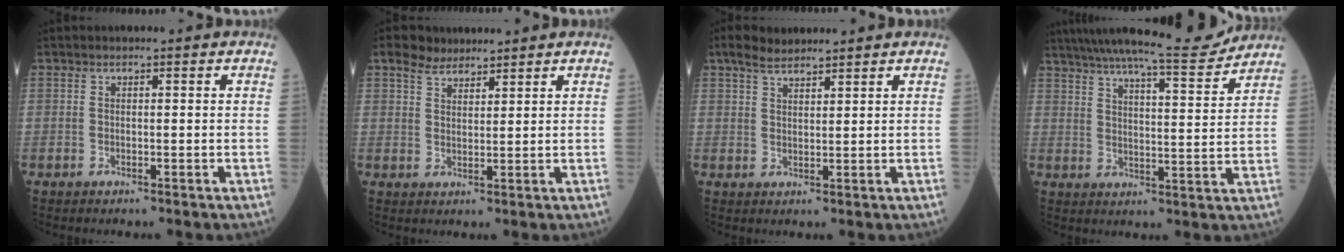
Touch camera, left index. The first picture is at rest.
{"total": 3.3, "force": [2.7, 1.6, 1.0], "torque": [-0.029, 0.011, 0.052]}
{"total": 3.3, "force": [2.8, 1.0, 1.4], "torque": [-0.036, 0.010, 0.054]}
{"total": 15.1, "force": [14.0, 0.3, 5.6], "torque": [-0.096, -0.020, 0.199]}